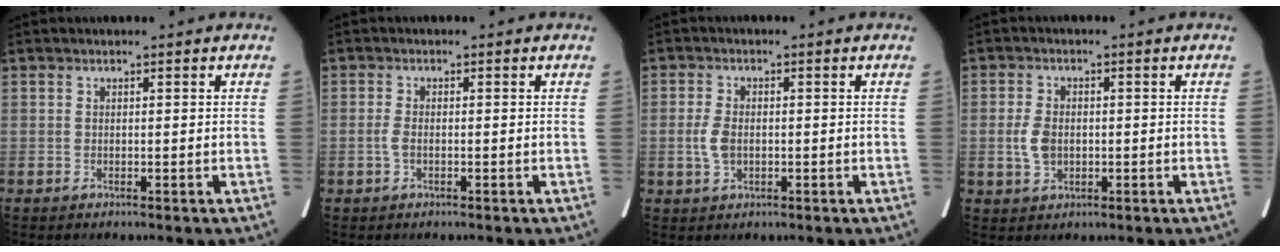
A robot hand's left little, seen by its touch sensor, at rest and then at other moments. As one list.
[{"total": 1.4, "force": [-0.5, 0.6, 1.2], "torque": [-0.032, 0.000, -0.010]}, {"total": 3.2, "force": [-0.5, 2.0, 2.5], "torque": [-0.062, 0.001, -0.009]}, {"total": 3.7, "force": [-0.5, 2.6, 2.6], "torque": [-0.062, 0.002, -0.006]}]